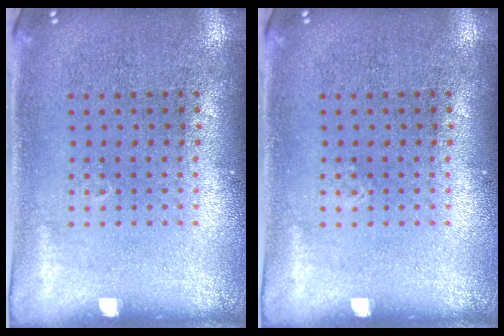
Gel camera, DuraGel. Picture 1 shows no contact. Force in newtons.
{"total": 0.0}